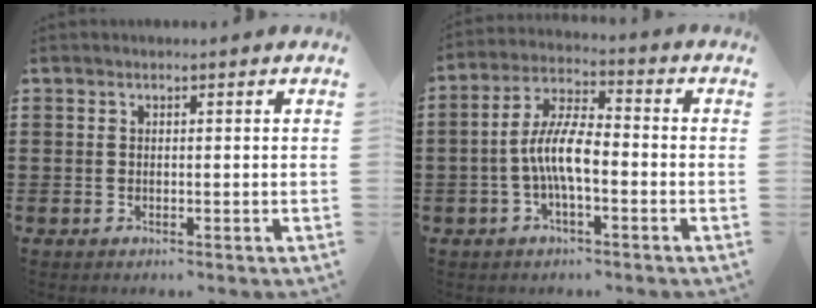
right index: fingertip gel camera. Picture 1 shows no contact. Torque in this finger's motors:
{"motor_torque": [1.14, 0.31, 0.67, 0.21]}